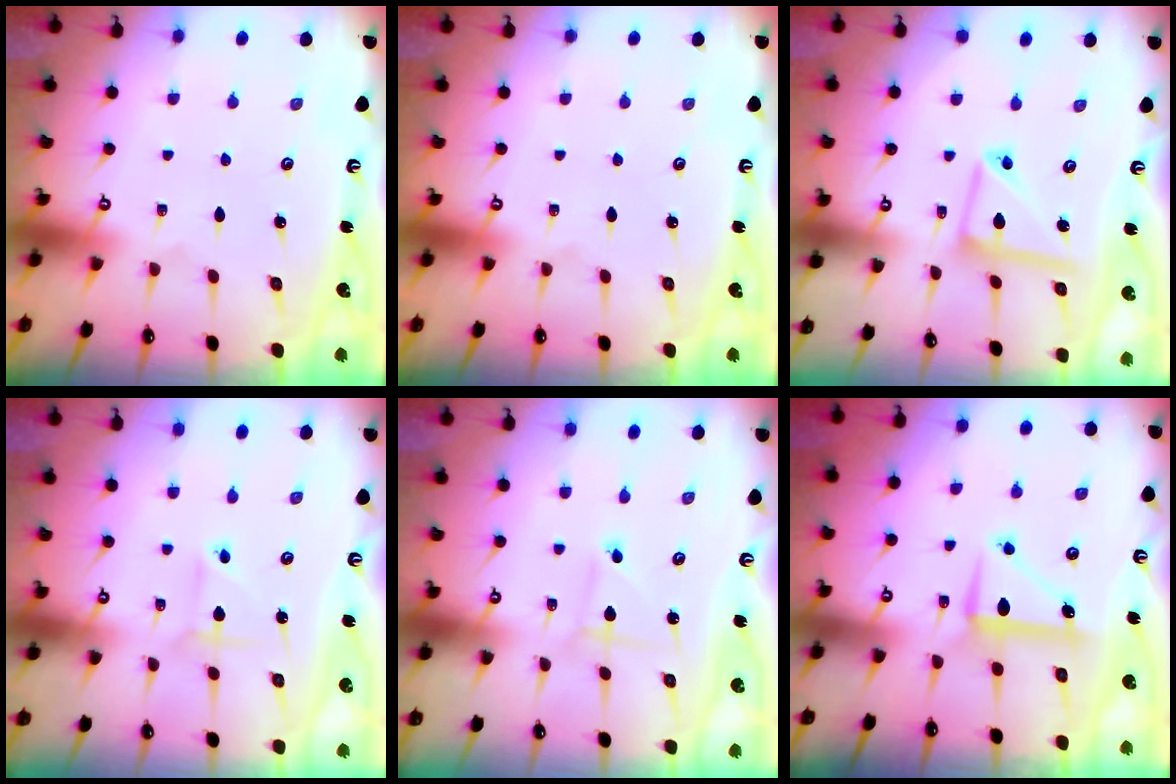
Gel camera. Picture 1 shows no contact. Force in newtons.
{"total": 0.0}
{"total": 11.6, "press": 11.6, "slide": 0.9}
{"total": 2.6, "press": 2.6, "slide": 0.3}
{"total": 1.4, "press": 1.3, "slide": 0.1}
{"total": 7.9, "press": 7.8, "slide": 1.0}